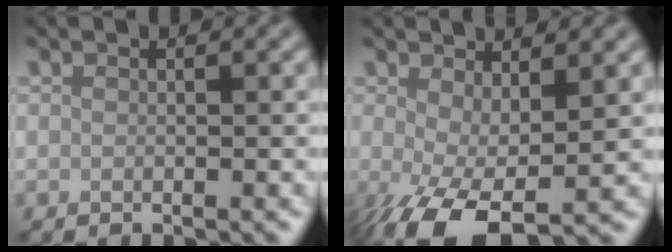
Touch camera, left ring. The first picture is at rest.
{"total": 7.2, "force": [-1.0, 3.1, 6.4], "torque": [-0.126, -0.016, -0.010]}